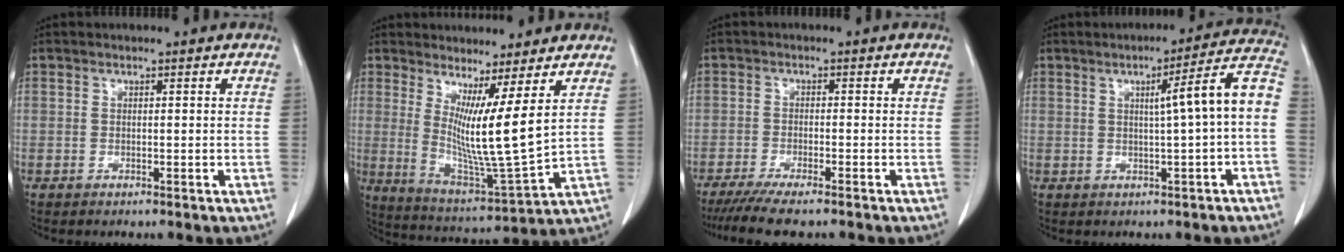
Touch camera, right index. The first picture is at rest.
{"total": 10.4, "force": [3.6, -0.9, 9.7], "torque": [-0.186, -0.047, 0.069]}
{"total": 7.6, "force": [-6.2, 0.6, 4.2], "torque": [-0.063, -0.017, -0.100]}
{"total": 8.9, "force": [0.0, -0.7, 8.8], "torque": [-0.115, 0.020, -0.002]}